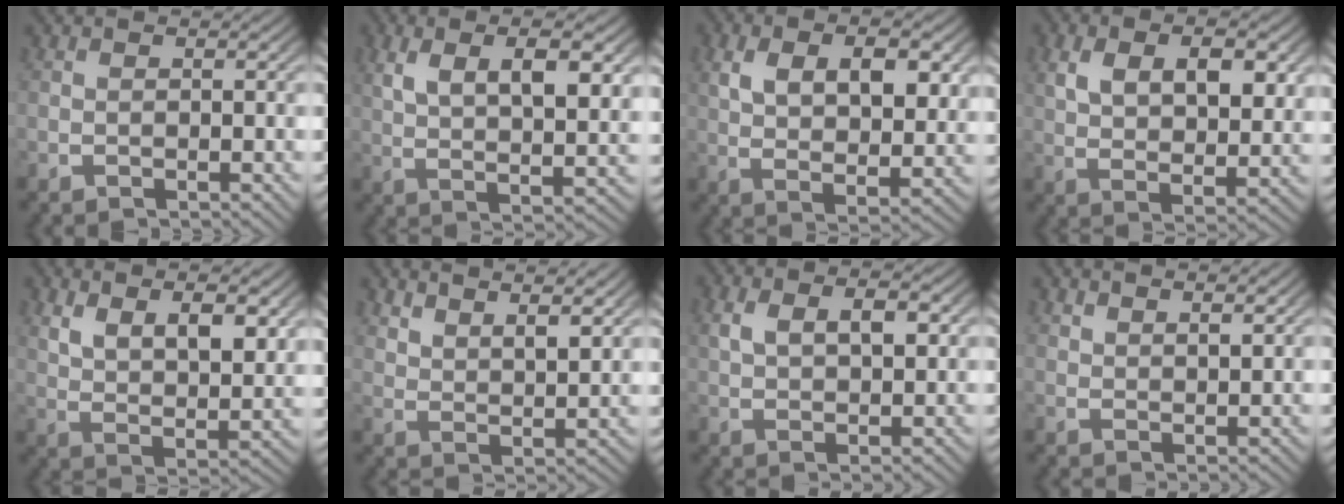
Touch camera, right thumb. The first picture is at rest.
{"total": 7.3, "force": [2.2, 2.9, 6.3], "torque": [-0.113, -0.001, 0.048]}
{"total": 7.3, "force": [1.2, 3.9, 6.1], "torque": [-0.113, -0.015, 0.035]}
{"total": 6.2, "force": [1.6, 3.2, 5.1], "torque": [-0.090, -0.009, 0.041]}
{"total": 6.6, "force": [2.9, 3.2, 5.0], "torque": [-0.088, -0.015, 0.063]}
{"total": 4.3, "force": [3.9, 0.7, 1.6], "torque": [-0.026, -0.003, 0.076]}
{"total": 3.6, "force": [1.5, 1.5, 2.9], "torque": [-0.051, 0.005, 0.033]}
{"total": 2.5, "force": [2.4, 0.2, 0.7], "torque": [-0.010, 0.000, 0.048]}